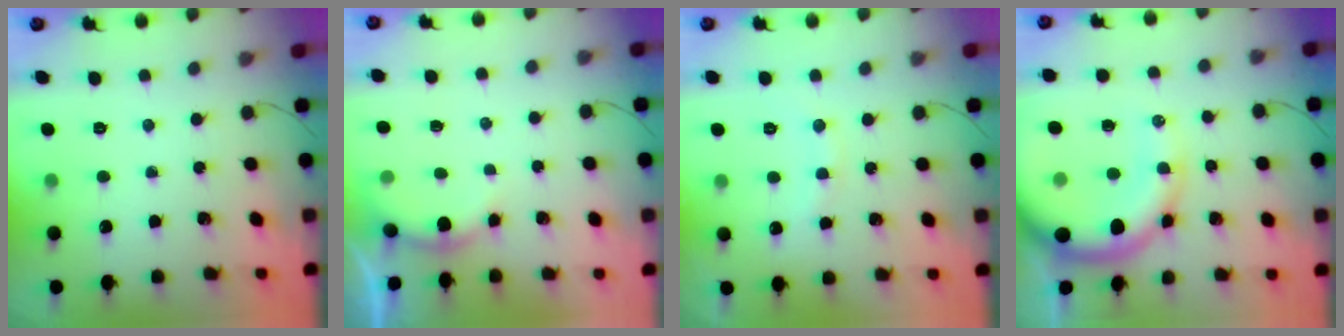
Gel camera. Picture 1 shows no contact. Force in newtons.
{"total": 5.0, "press": 4.9, "slide": 0.8}
{"total": 7.7, "press": 7.6, "slide": 1.5}
{"total": 15.6, "press": 15.3, "slide": 2.6}